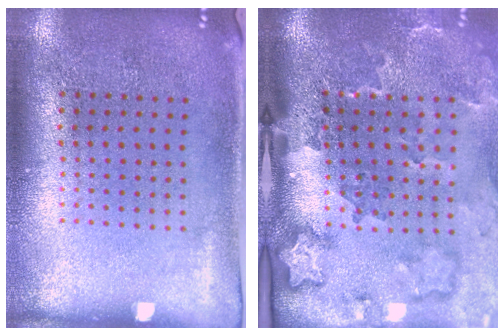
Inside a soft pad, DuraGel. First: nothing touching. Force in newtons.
{"total": 3.5, "press": 2.4, "slide": 2.6}